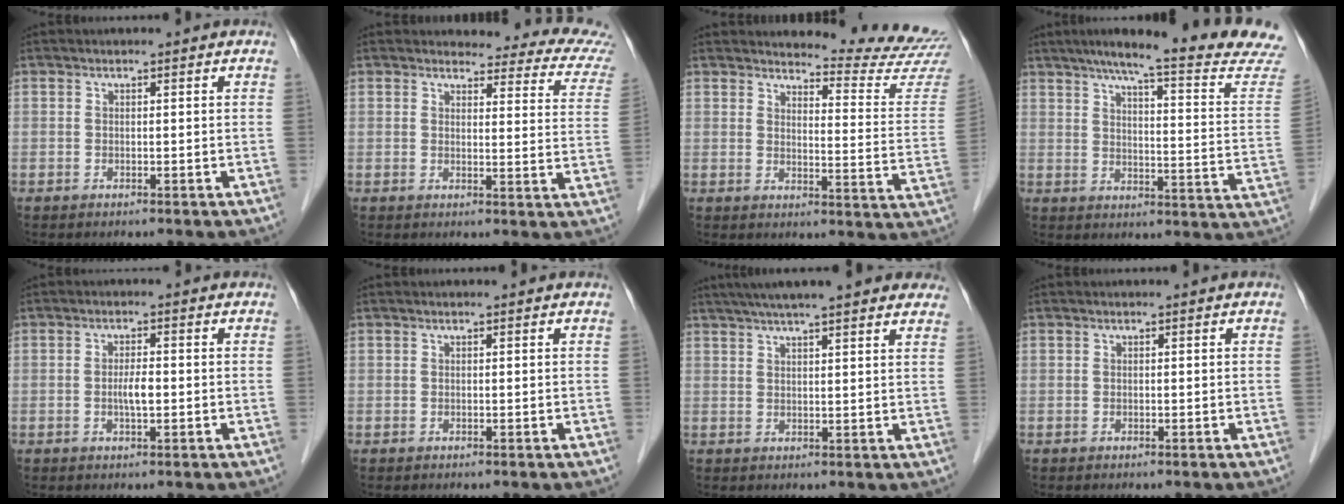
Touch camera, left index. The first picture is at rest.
{"total": 13.9, "force": [13.2, 2.6, 3.2], "torque": [-0.002, -0.062, 0.110]}
{"total": 13.7, "force": [13.6, -1.1, 1.4], "torque": [-0.012, -0.119, 0.143]}
{"total": 23.0, "force": [20.2, -0.2, 11.0], "torque": [-0.154, -0.060, 0.249]}
{"total": 2.5, "force": [-0.4, 0.6, 2.4], "torque": [-0.046, 0.002, -0.007]}
{"total": 0.0}
{"total": 17.9, "force": [15.0, 2.1, 9.6], "torque": [-0.144, 0.048, 0.193]}
{"total": 0.0}